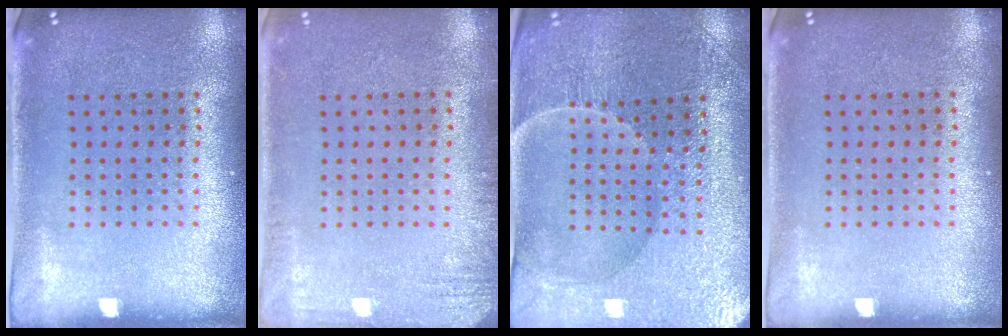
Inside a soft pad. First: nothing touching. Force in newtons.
{"total": 1.7, "press": 1.7, "slide": 0.2}
{"total": 3.5, "press": 3.5, "slide": 0.3}
{"total": 0.0}